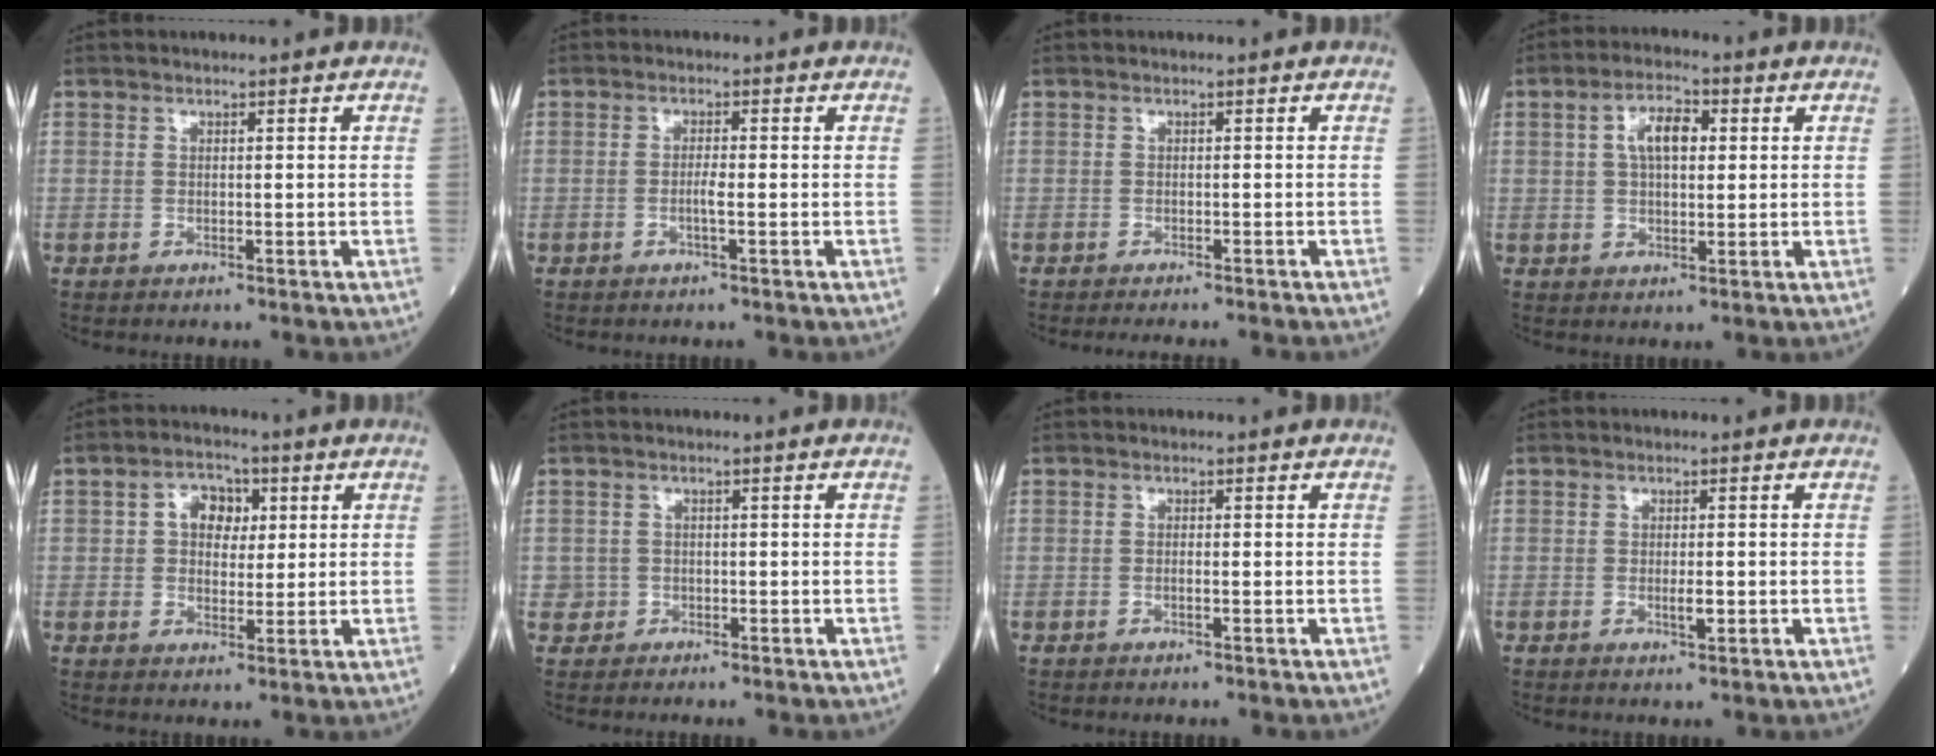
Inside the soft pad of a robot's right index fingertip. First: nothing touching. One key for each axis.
{"total": 1.8, "fx": -0.6, "fy": 0.0, "fz": 1.7, "tx": -0.033, "ty": 0.000, "tz": -0.013}
{"total": 5.6, "fx": -5.0, "fy": 0.1, "fz": 2.4, "tx": -0.018, "ty": -0.012, "tz": -0.065}
{"total": 6.0, "fx": 1.5, "fy": 2.7, "fz": 5.1, "tx": -0.097, "ty": 0.015, "tz": 0.026}
{"total": 5.5, "fx": 1.4, "fy": 3.8, "fz": 3.7, "tx": -0.058, "ty": 0.018, "tz": 0.024}
{"total": 1.5, "fx": -0.5, "fy": 1.4, "fz": -0.2, "tx": 0.004, "ty": 0.008, "tz": -0.011}
{"total": 0.7, "fx": -0.3, "fy": 0.0, "fz": 0.6, "tx": -0.012, "ty": 0.001, "tz": -0.006}
{"total": 1.7, "fx": -0.4, "fy": 0.4, "fz": 1.6, "tx": -0.030, "ty": -0.001, "tz": -0.004}